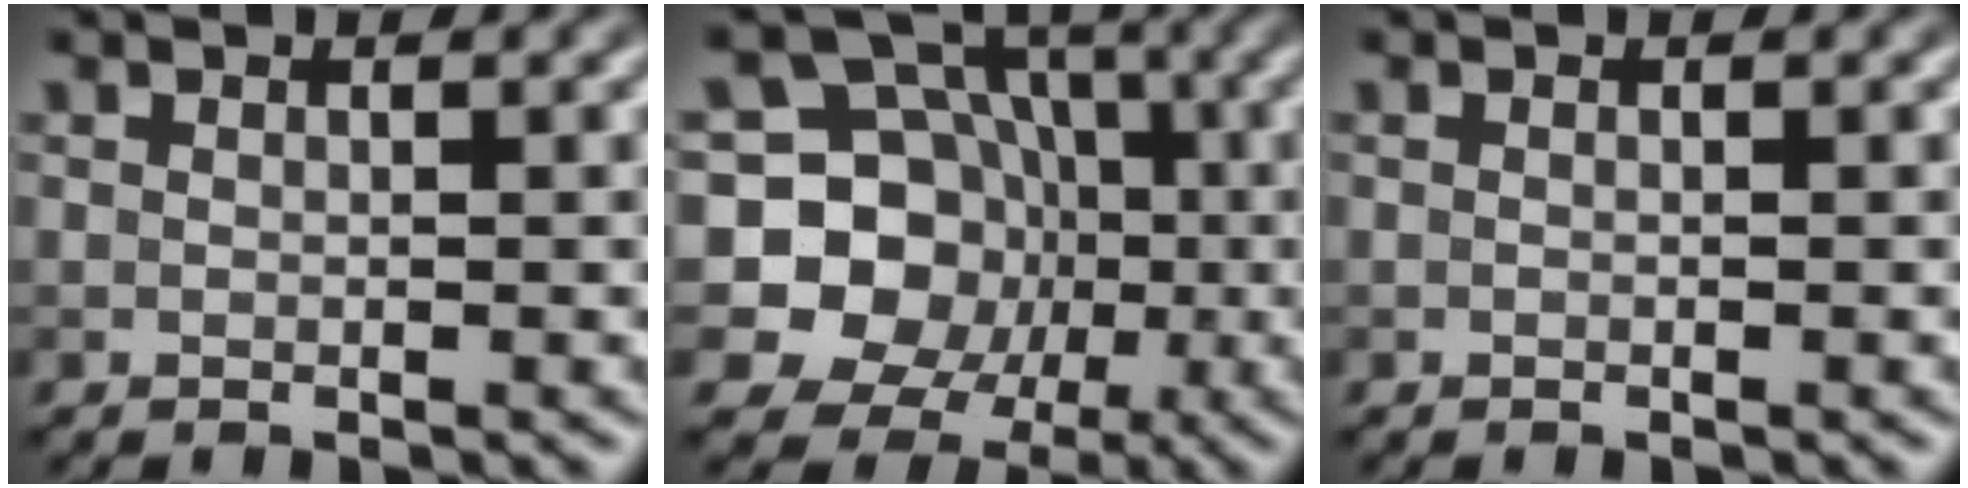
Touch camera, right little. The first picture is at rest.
{"total": 12.9, "force": [-1.2, 11.7, 5.2], "torque": [-0.113, 0.044, -0.048]}
{"total": 0.0}